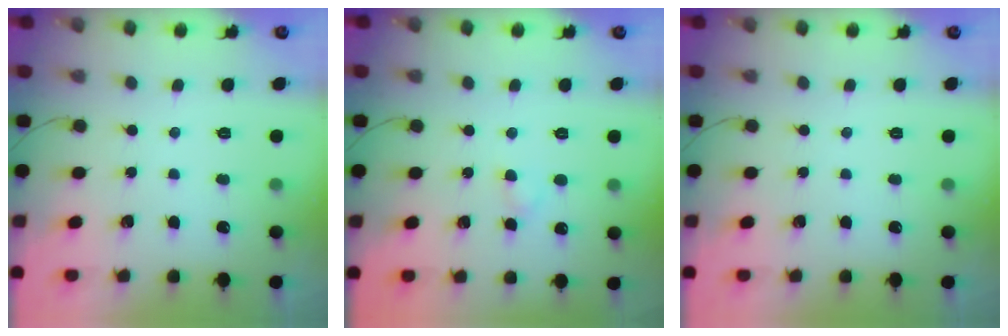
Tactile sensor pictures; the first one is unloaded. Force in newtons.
{"total": 1.9, "press": 1.7, "slide": 0.9}
{"total": 0.0}